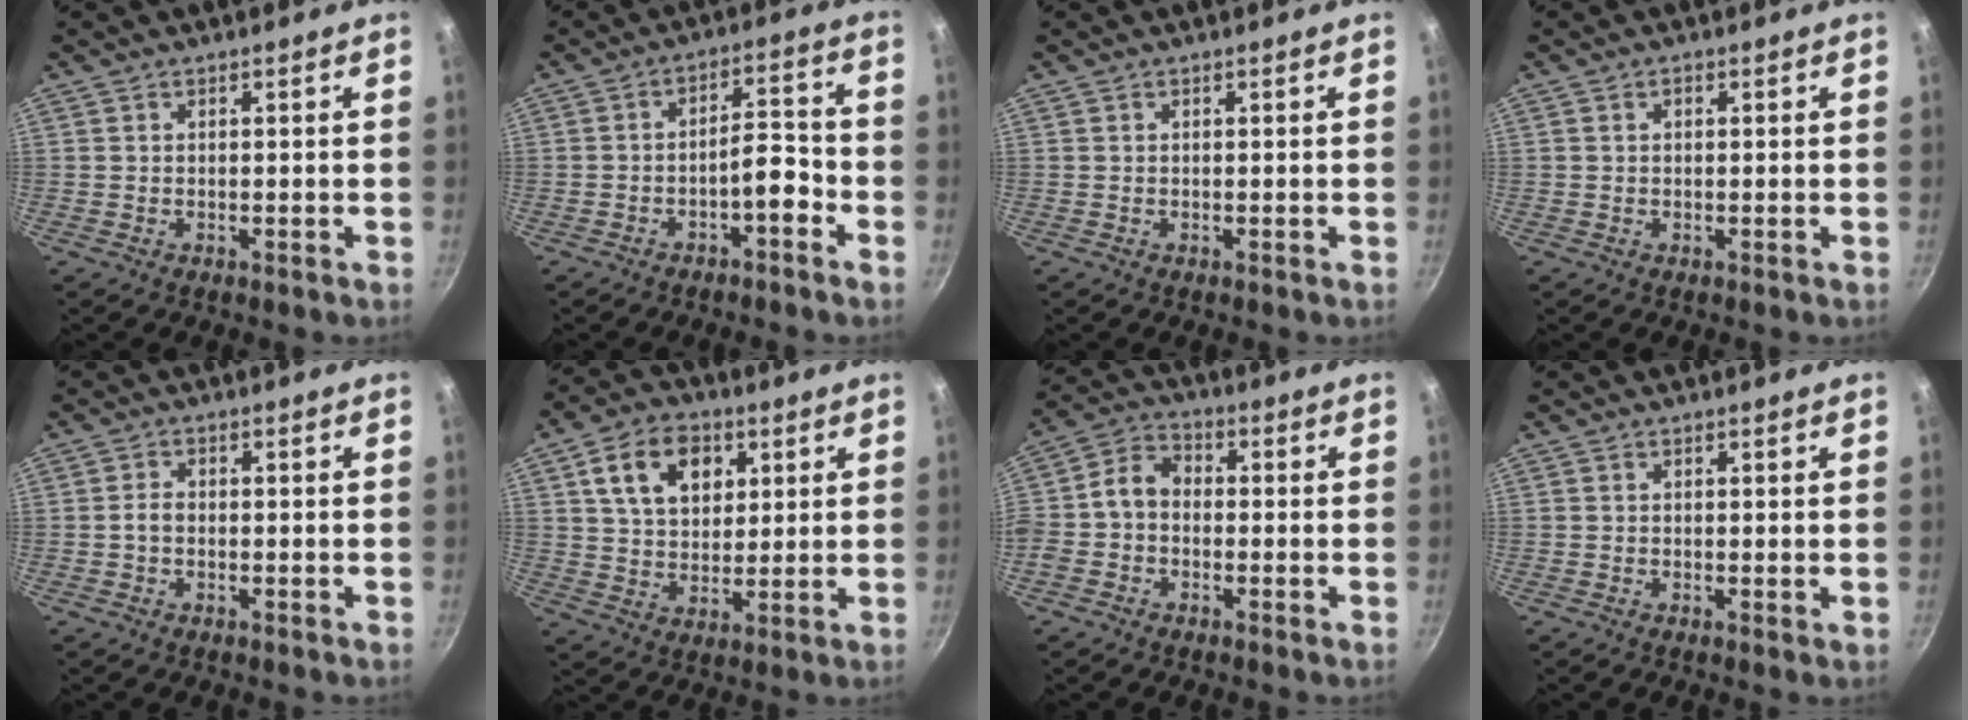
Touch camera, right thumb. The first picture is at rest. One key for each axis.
{"total": 5.6, "fx": -3.1, "fy": 2.0, "fz": 4.2, "tx": -0.052, "ty": 0.044, "tz": -0.044}
{"total": 0.0}
{"total": 0.9, "fx": 0.2, "fy": 0.6, "fz": 0.6, "tx": -0.009, "ty": 0.005, "tz": 0.004}
{"total": 1.9, "fx": -0.4, "fy": 1.3, "fz": 1.3, "tx": -0.023, "ty": 0.012, "tz": -0.009}
{"total": 12.3, "fx": 4.4, "fy": 8.7, "fz": 7.6, "tx": -0.102, "ty": -0.003, "tz": 0.069}
{"total": 6.9, "fx": -1.2, "fy": 5.4, "fz": 4.2, "tx": -0.068, "ty": 0.028, "tz": -0.043}
{"total": 0.0}